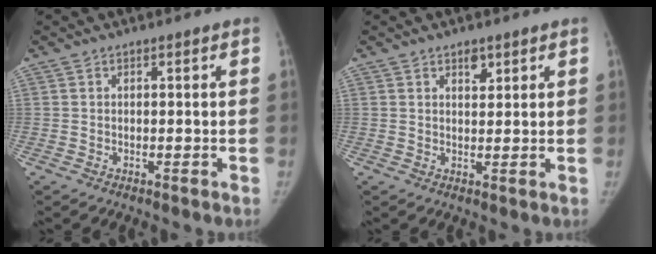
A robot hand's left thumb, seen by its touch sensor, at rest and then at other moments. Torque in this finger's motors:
{"motor_torque": [0.21, -0.08, 0.30, -0.19, 0.05]}